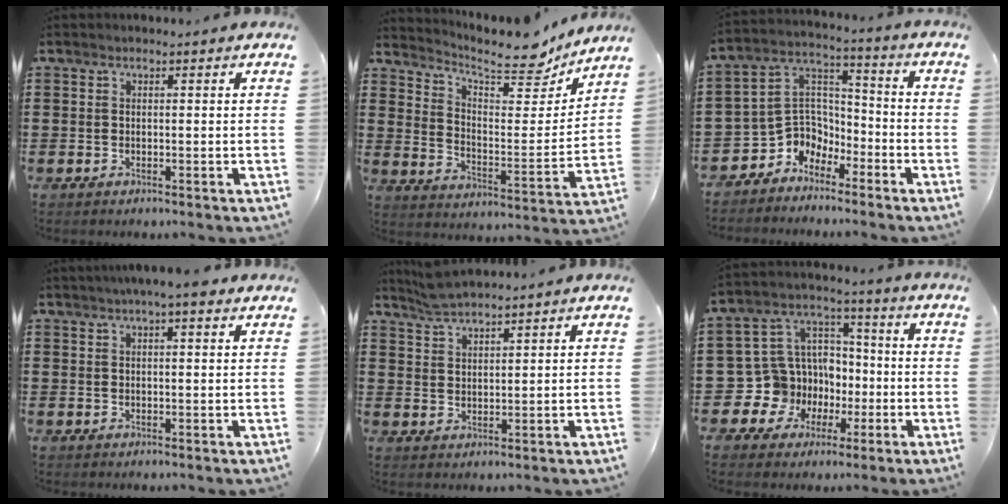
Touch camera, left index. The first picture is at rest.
{"total": 9.3, "force": [8.4, 1.8, 3.6], "torque": [-0.081, -0.065, 0.142]}
{"total": 6.4, "force": [-4.3, 4.7, 0.6], "torque": [-0.044, -0.005, -0.088]}
{"total": 3.2, "force": [2.1, 0.3, 2.4], "torque": [-0.043, 0.002, 0.035]}
{"total": 3.2, "force": [3.1, -0.1, 0.7], "torque": [-0.023, -0.006, 0.060]}
{"total": 11.1, "force": [-2.8, 10.5, 2.3], "torque": [-0.103, 0.007, -0.043]}